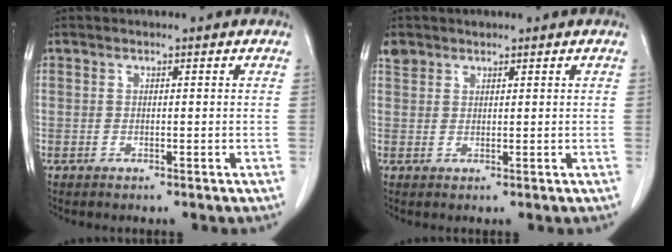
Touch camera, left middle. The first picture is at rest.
{"total": 1.8, "force": [1.5, 1.0, 0.0], "torque": [0.001, 0.008, 0.026]}